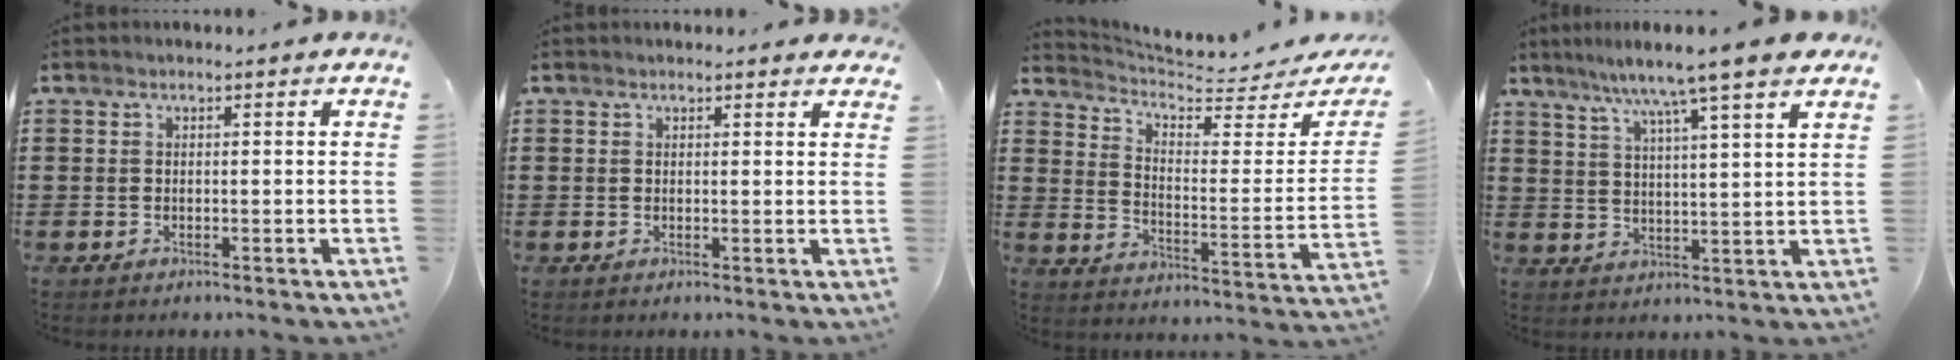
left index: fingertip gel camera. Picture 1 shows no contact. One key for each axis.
{"total": 0.9, "fx": 0.9, "fy": 0.3, "fz": 0.2, "tx": -0.005, "ty": 0.002, "tz": 0.016}
{"total": 5.3, "fx": 4.7, "fy": 0.9, "fz": 2.2, "tx": -0.062, "ty": -0.043, "tz": 0.079}
{"total": 7.4, "fx": 6.0, "fy": -1.0, "fz": 4.2, "tx": -0.101, "ty": -0.027, "tz": 0.099}